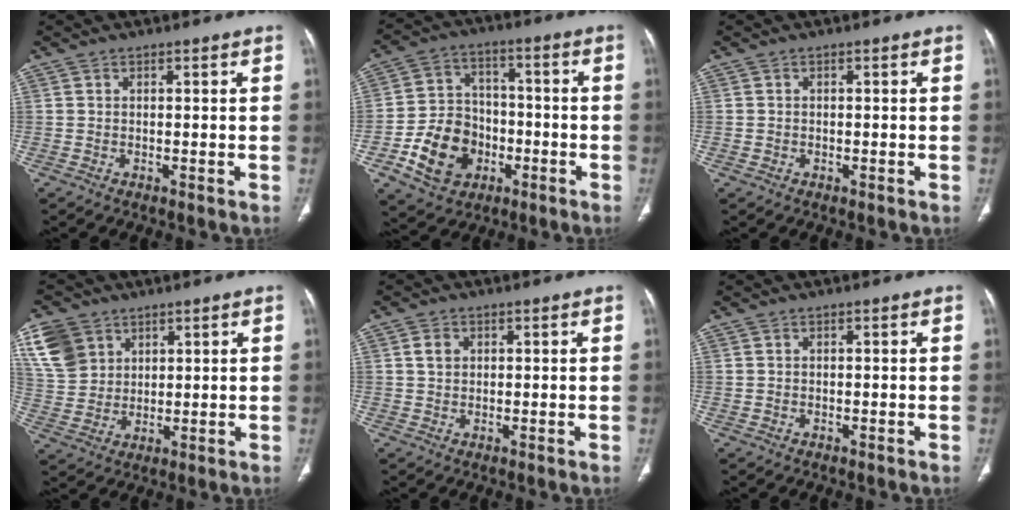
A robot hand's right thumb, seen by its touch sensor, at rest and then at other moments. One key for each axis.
{"total": 14.1, "fx": -5.2, "fy": 11.1, "fz": 7.0, "tx": -0.088, "ty": 0.030, "tz": -0.084}
{"total": 0.5, "fx": -0.2, "fy": 0.5, "fz": 0.1, "tx": -0.002, "ty": 0.006, "tz": -0.002}
{"total": 9.9, "fx": 5.0, "fy": 7.6, "fz": 4.0, "tx": -0.068, "ty": -0.010, "tz": 0.114}
{"total": 2.3, "fx": 0.6, "fy": 1.9, "fz": 1.2, "tx": -0.015, "ty": 0.003, "tz": 0.012}
{"total": 0.0}